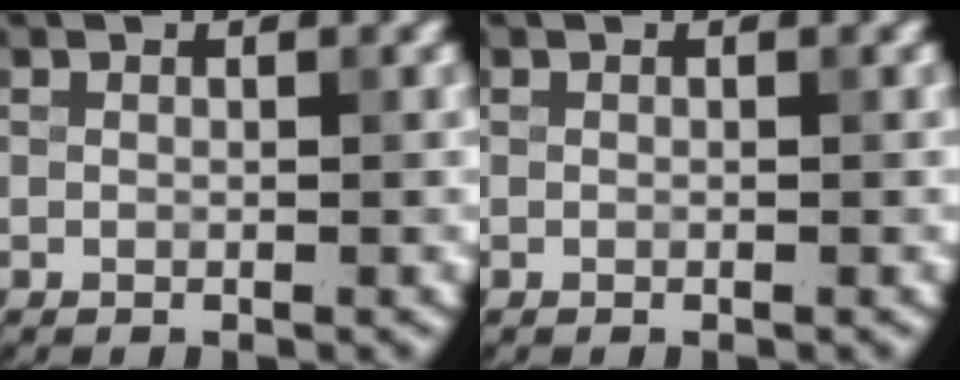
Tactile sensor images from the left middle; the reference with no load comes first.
{"total": 0.0}